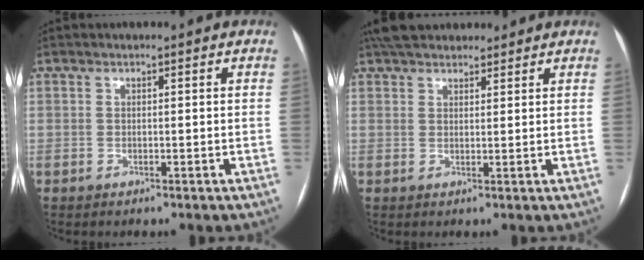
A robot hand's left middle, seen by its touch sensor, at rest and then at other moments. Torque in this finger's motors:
{"motor_torque": [0.55, -0.46, 0.06, 0.01]}